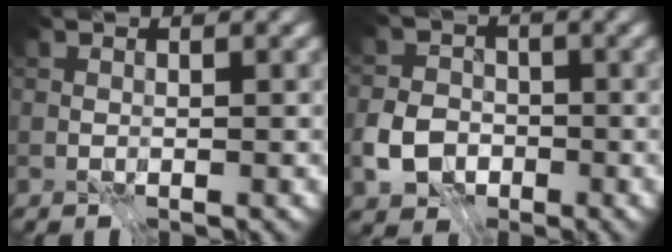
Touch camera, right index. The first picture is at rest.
{"total": 3.8, "force": [-1.8, 3.0, 1.4], "torque": [-0.018, 0.002, -0.044]}